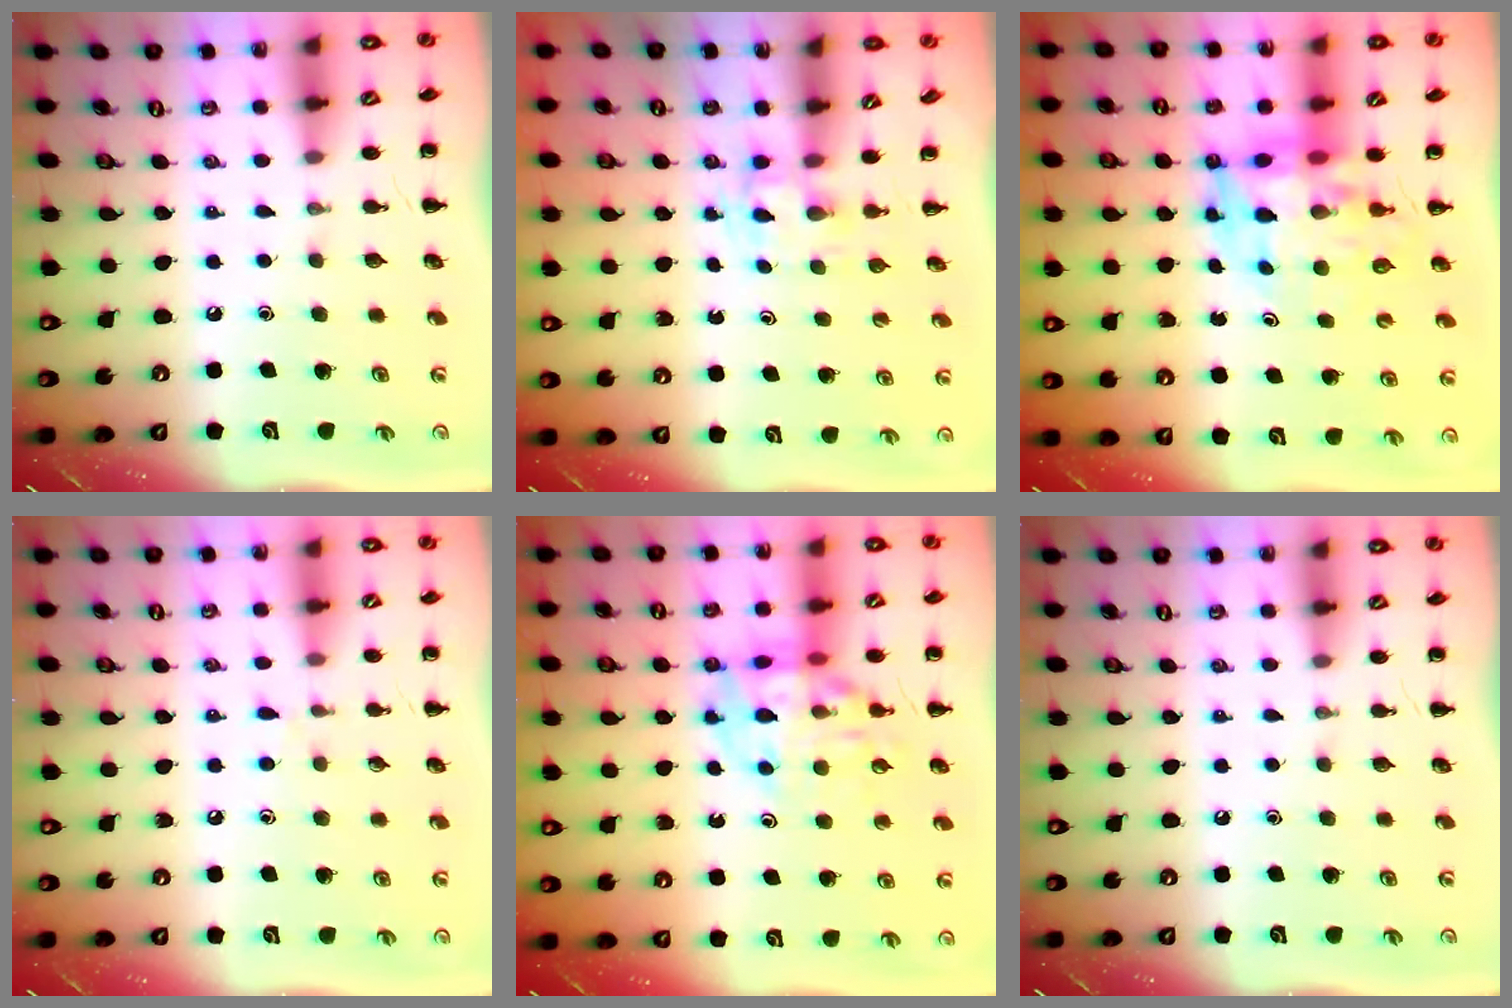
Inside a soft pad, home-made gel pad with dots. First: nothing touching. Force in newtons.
{"total": 3.0, "press": 2.8, "slide": 1.1}
{"total": 9.1, "press": 8.5, "slide": 3.2}
{"total": 4.0, "press": 3.6, "slide": 1.7}
{"total": 14.4, "press": 14.2, "slide": 2.6}
{"total": 0.0}